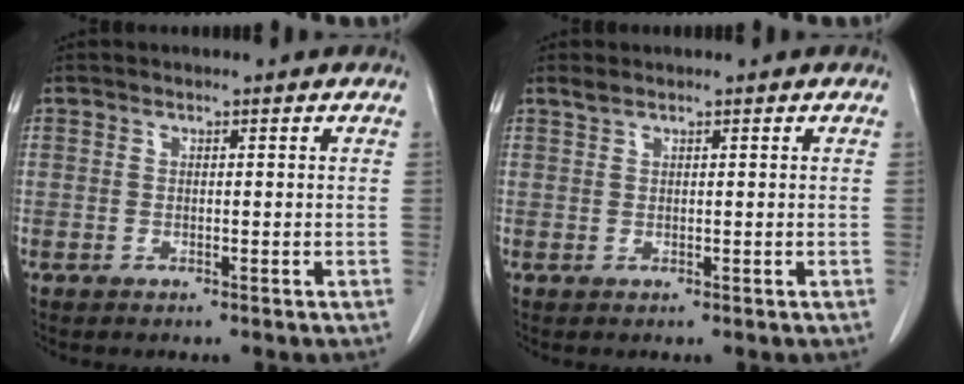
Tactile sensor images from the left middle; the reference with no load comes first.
{"total": 0.8, "force": [0.7, 0.1, 0.3], "torque": [-0.011, 0.006, 0.019]}